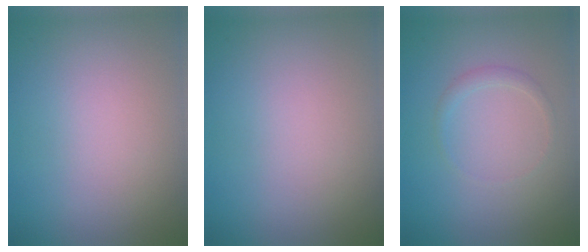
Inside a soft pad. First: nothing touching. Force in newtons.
{"total": 0.0}
{"total": 0.9, "press": 0.9, "slide": 0.2}